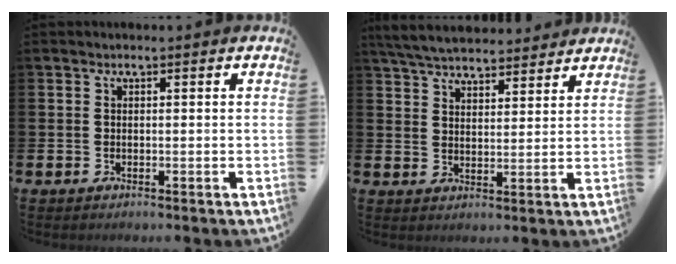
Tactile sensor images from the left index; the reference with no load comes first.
{"total": 5.8, "force": [5.7, 1.0, 1.1], "torque": [-0.044, -0.023, 0.103]}